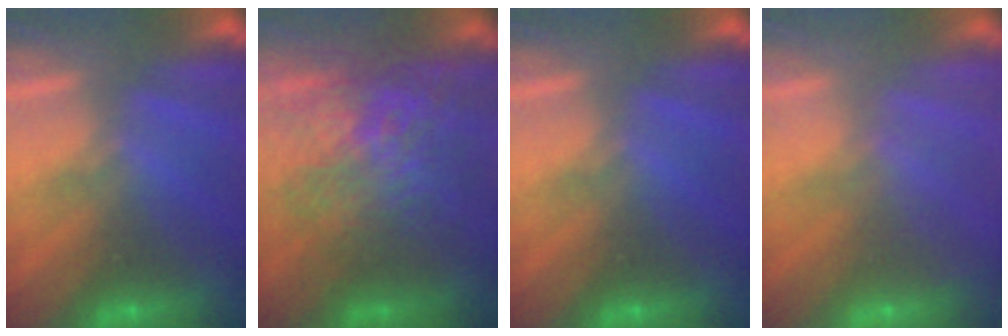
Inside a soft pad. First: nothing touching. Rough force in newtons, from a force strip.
{"total": 11.1}
{"total": 0.0}
{"total": 1.5}